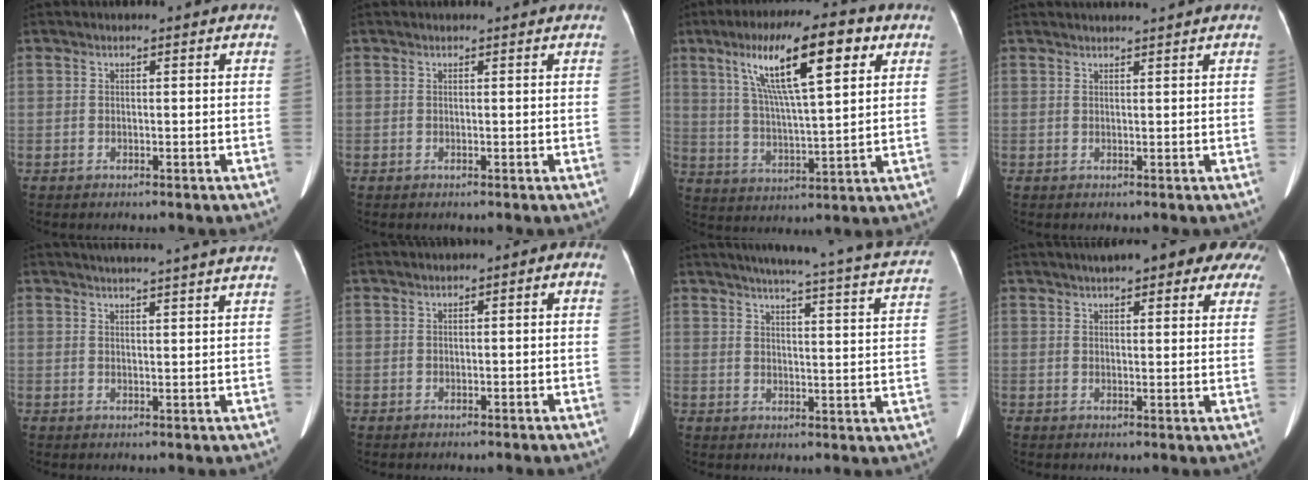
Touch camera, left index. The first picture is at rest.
{"total": 1.6, "force": [1.6, 0.1, 0.4], "torque": [-0.008, 0.012, 0.020]}
{"total": 15.6, "force": [7.1, 2.5, 13.6], "torque": [-0.239, 0.022, 0.120]}
{"total": 2.8, "force": [2.6, -0.7, 0.9], "torque": [-0.010, 0.011, 0.041]}
{"total": 11.9, "force": [10.7, -0.5, 5.1], "torque": [-0.077, 0.009, 0.127]}
{"total": 1.8, "force": [0.0, 1.0, 1.5], "torque": [-0.012, 0.017, -0.004]}
{"total": 24.1, "force": [21.9, 0.8, 9.8], "torque": [-0.139, -0.044, 0.257]}
{"total": 16.5, "force": [11.4, 4.1, 11.3], "torque": [-0.156, 0.043, 0.134]}